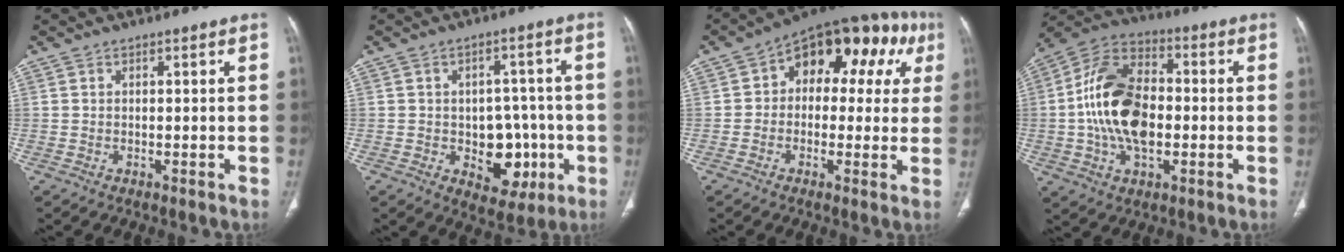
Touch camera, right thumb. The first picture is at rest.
{"total": 10.3, "force": [-2.5, 7.3, 6.8], "torque": [-0.044, 0.021, -0.023]}
{"total": 18.1, "force": [4.7, 11.3, 13.3], "torque": [-0.113, 0.038, 0.051]}
{"total": 17.4, "force": [-1.2, 10.7, 13.7], "torque": [-0.244, 0.027, -0.026]}